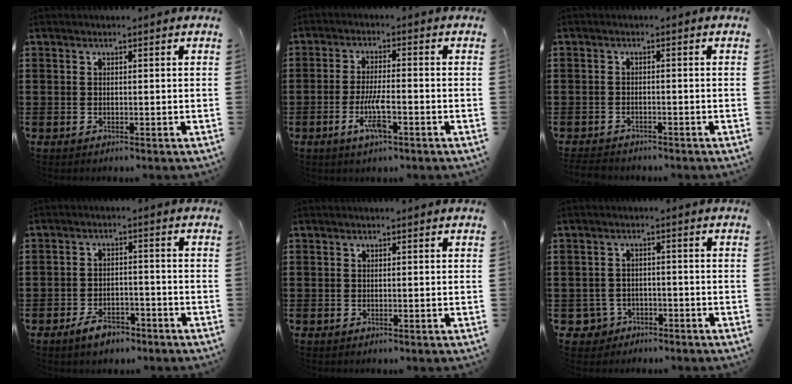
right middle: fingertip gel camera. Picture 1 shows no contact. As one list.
[{"total": 6.0, "force": [-2.5, 1.5, 5.2], "torque": [-0.105, -0.004, -0.047]}, {"total": 2.1, "force": [-2.0, 0.4, 0.2], "torque": [-0.014, -0.002, -0.046]}, {"total": 3.8, "force": [-3.1, 1.5, 1.7], "torque": [-0.034, 0.009, -0.062]}, {"total": 0.0}, {"total": 2.7, "force": [-2.1, 1.6, 0.3], "torque": [-0.029, -0.001, -0.051]}]